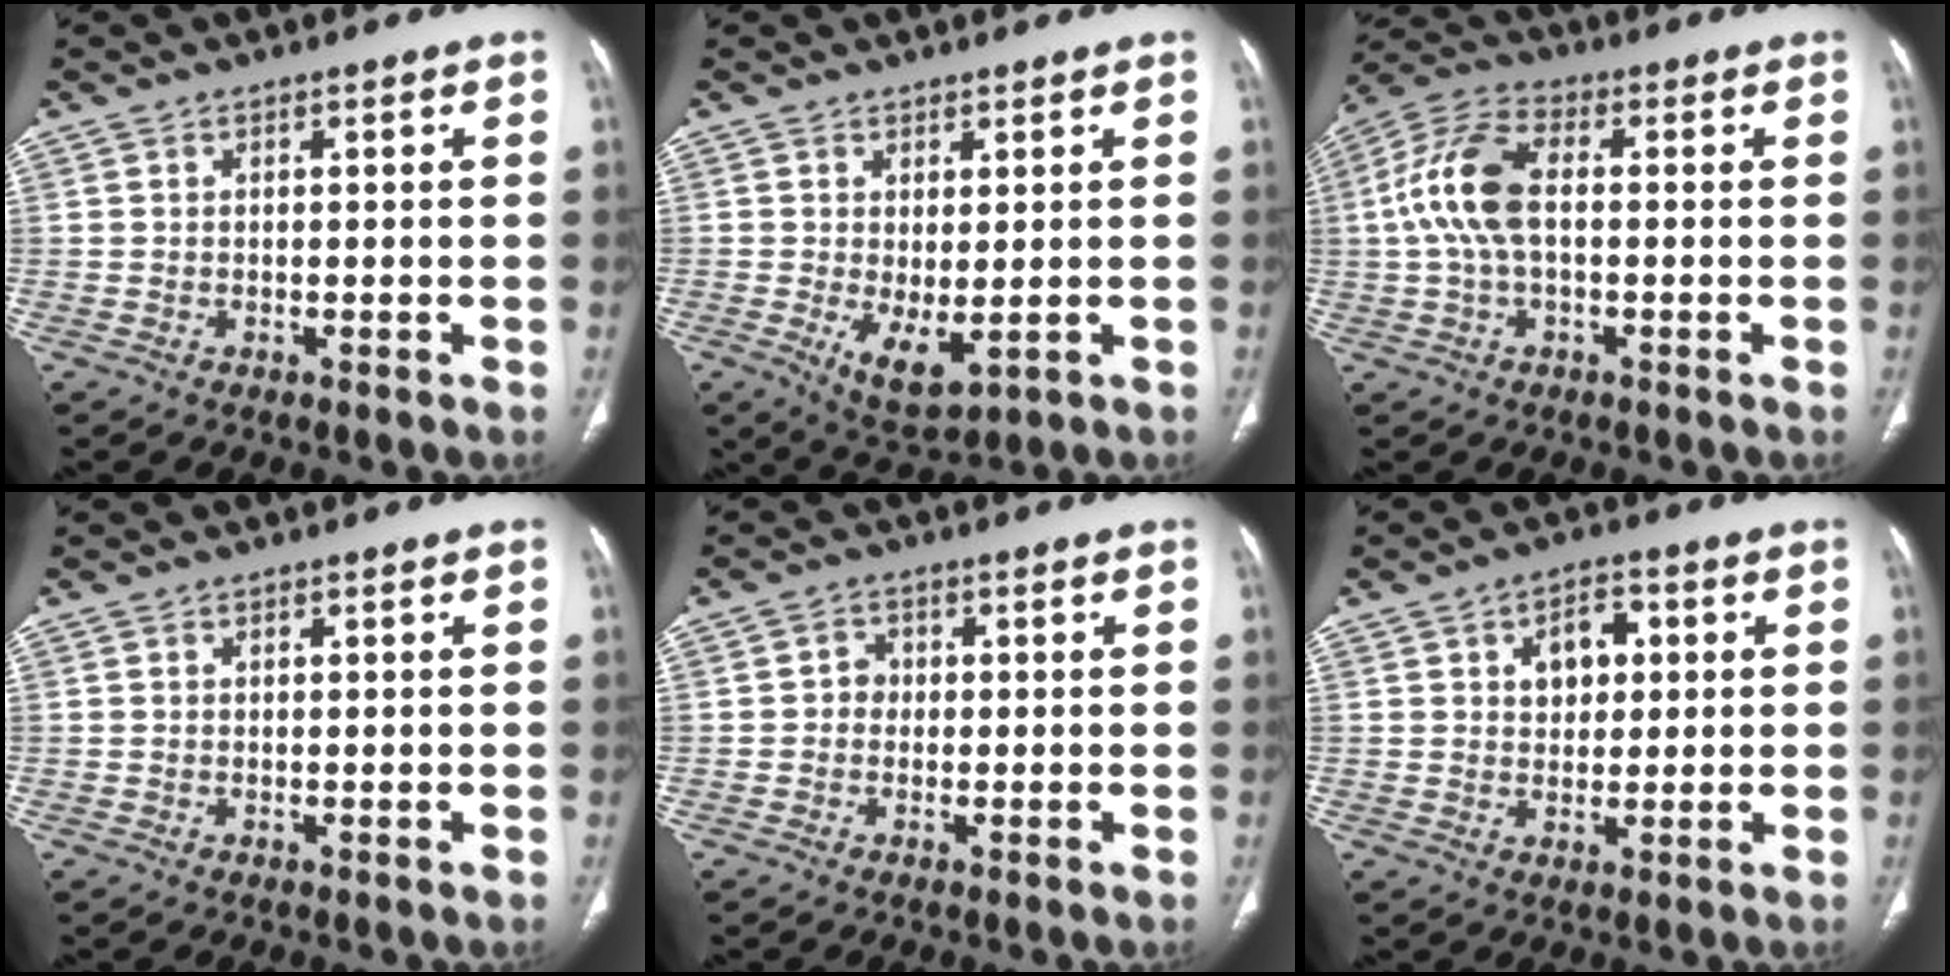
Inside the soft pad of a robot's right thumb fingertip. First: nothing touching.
{"total": 5.8, "force": [-0.8, 2.6, 5.2], "torque": [-0.084, -0.018, 0.001]}
{"total": 11.0, "force": [0.2, 5.8, 9.3], "torque": [-0.205, 0.030, 0.000]}
{"total": 0.0}
{"total": 2.3, "force": [-0.2, 2.1, 0.9], "torque": [0.001, 0.008, -0.008]}
{"total": 6.4, "force": [1.7, 4.5, 4.3], "torque": [-0.037, 0.002, 0.024]}